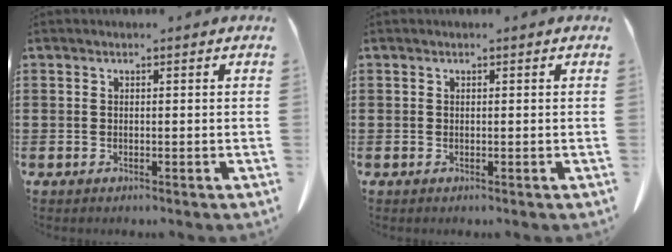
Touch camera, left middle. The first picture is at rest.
{"total": 0.0}